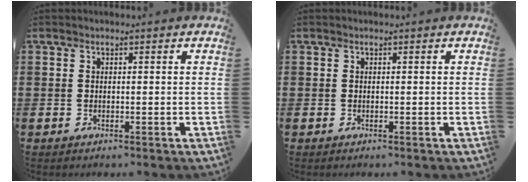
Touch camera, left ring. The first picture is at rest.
{"total": 0.0}